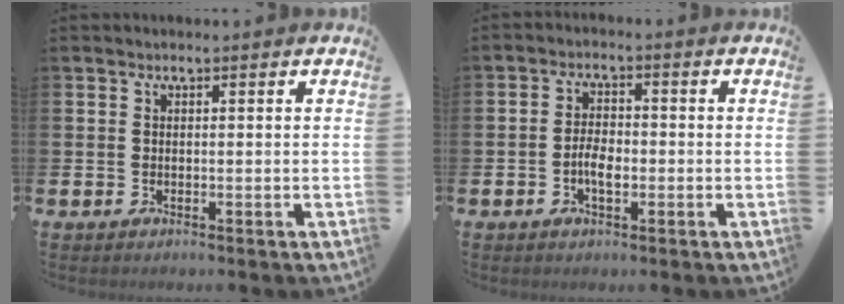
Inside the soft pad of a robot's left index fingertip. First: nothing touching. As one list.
[{"total": 3.2, "force": [-0.9, 1.6, 2.7], "torque": [-0.044, 0.004, -0.019]}]